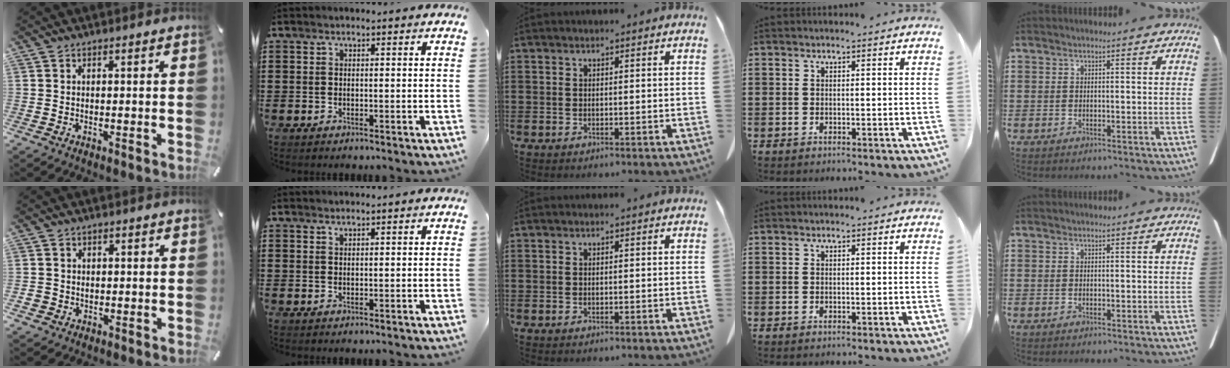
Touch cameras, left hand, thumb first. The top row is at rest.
{"thumb": {"total": 2.5, "force": [-0.5, 2.4, 0.4], "torque": [-0.006, 0.004, -0.012]}, "index": {"total": 0.6, "force": [0.5, 0.0, 0.3], "torque": [-0.008, -0.001, 0.011]}}